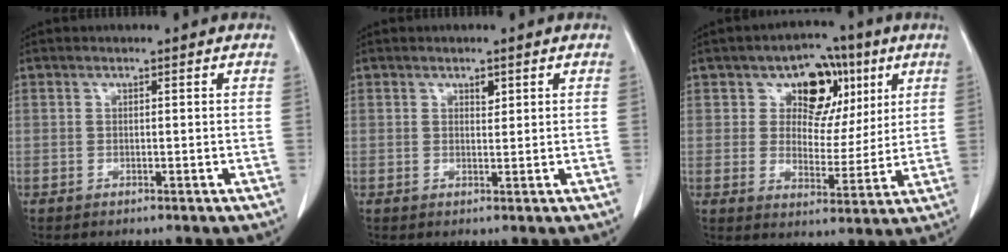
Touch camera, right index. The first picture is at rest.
{"total": 1.2, "force": [0.7, 0.6, 0.7], "torque": [-0.008, -0.003, 0.010]}
{"total": 9.5, "force": [4.2, 6.7, 5.3], "torque": [-0.060, 0.020, 0.066]}